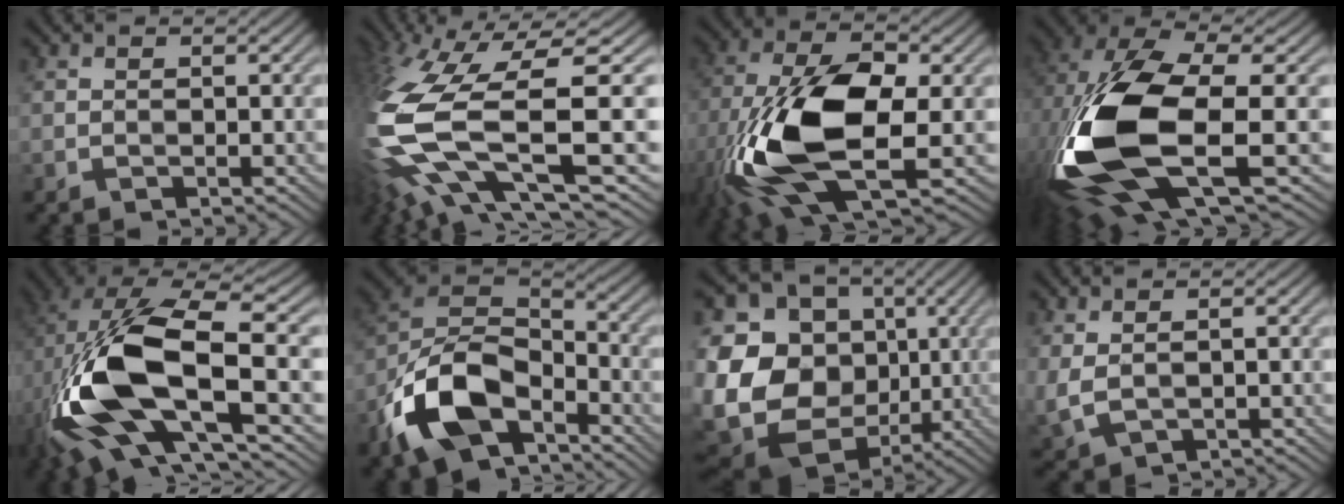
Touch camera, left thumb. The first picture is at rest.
{"total": 16.1, "force": [-1.8, 6.0, 14.8], "torque": [-0.361, -0.028, -0.009]}
{"total": 16.1, "force": [-3.9, 7.2, 13.8], "torque": [-0.313, -0.014, -0.076]}
{"total": 18.6, "force": [-3.3, 8.8, 16.1], "torque": [-0.384, -0.032, -0.039]}
{"total": 19.6, "force": [-2.8, 9.2, 17.0], "torque": [-0.379, -0.020, -0.041]}
{"total": 14.5, "force": [-7.7, 8.0, 9.3], "torque": [-0.219, -0.022, -0.162]}
{"total": 20.4, "force": [-2.2, 17.5, 10.3], "torque": [-0.240, -0.010, -0.035]}
{"total": 3.7, "force": [0.8, 2.2, 2.9], "torque": [-0.083, -0.006, 0.023]}